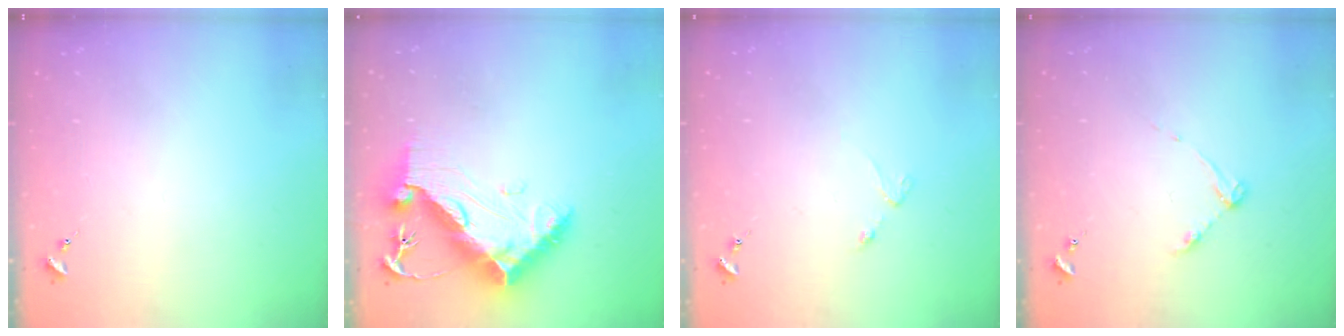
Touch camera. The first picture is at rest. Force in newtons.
{"total": 14.8, "press": 14.7, "slide": 1.3}
{"total": 2.5, "press": 2.4, "slide": 0.4}
{"total": 3.3, "press": 3.3, "slide": 0.5}